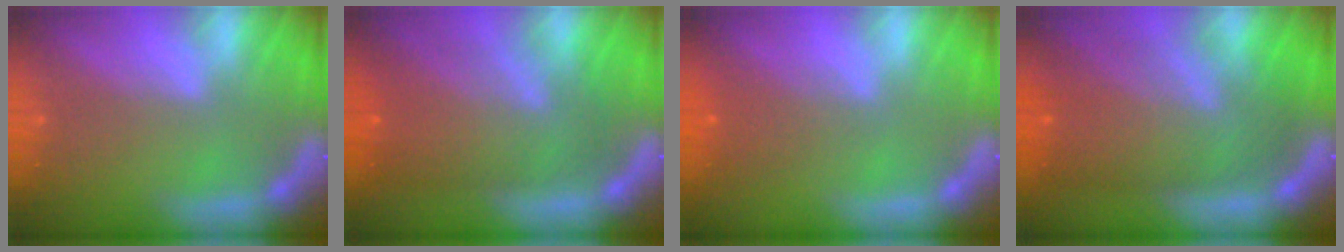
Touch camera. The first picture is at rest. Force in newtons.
{"total": 9.1}
{"total": 2.5}
{"total": 10.0}